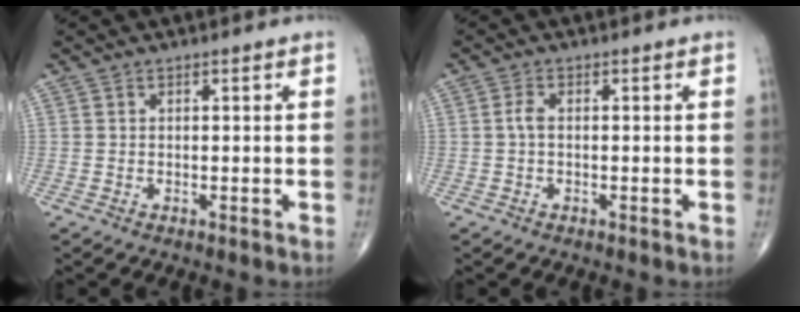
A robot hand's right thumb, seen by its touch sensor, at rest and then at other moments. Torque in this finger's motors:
{"motor_torque": [-0.25, 0.04, 0.11, -0.21, -0.01]}